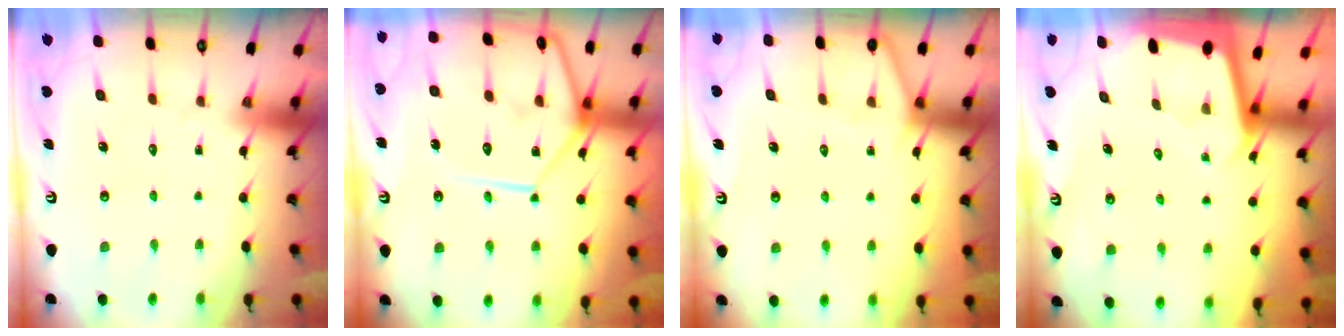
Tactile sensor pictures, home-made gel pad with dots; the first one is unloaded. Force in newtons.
{"total": 16.3, "press": 16.2, "slide": 1.4}
{"total": 4.9, "press": 4.9, "slide": 0.6}
{"total": 1.9, "press": 1.9, "slide": 0.1}